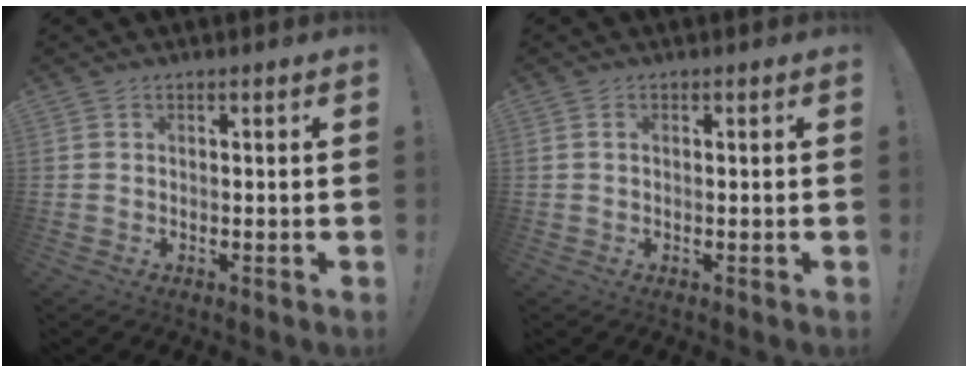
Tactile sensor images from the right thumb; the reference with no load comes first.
{"total": 0.5, "force": [0.0, 0.3, 0.4], "torque": [-0.009, 0.003, 0.000]}